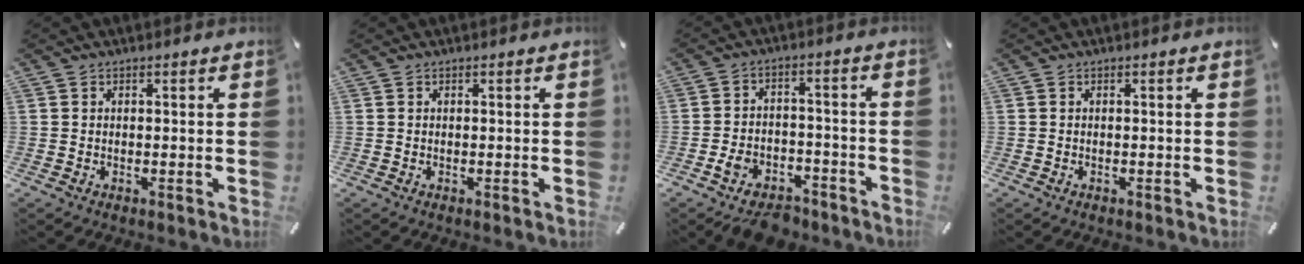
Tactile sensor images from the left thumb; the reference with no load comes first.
{"total": 0.0}
{"total": 7.6, "force": [-5.9, 4.0, 2.5], "torque": [-0.036, 0.039, -0.107]}
{"total": 0.0}